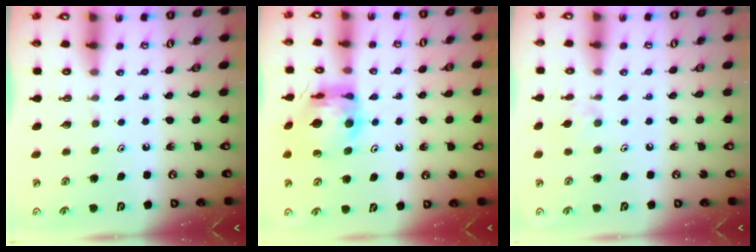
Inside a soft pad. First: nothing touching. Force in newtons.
{"total": 11.5, "press": 11.4, "slide": 1.4}
{"total": 5.0, "press": 4.9, "slide": 0.6}